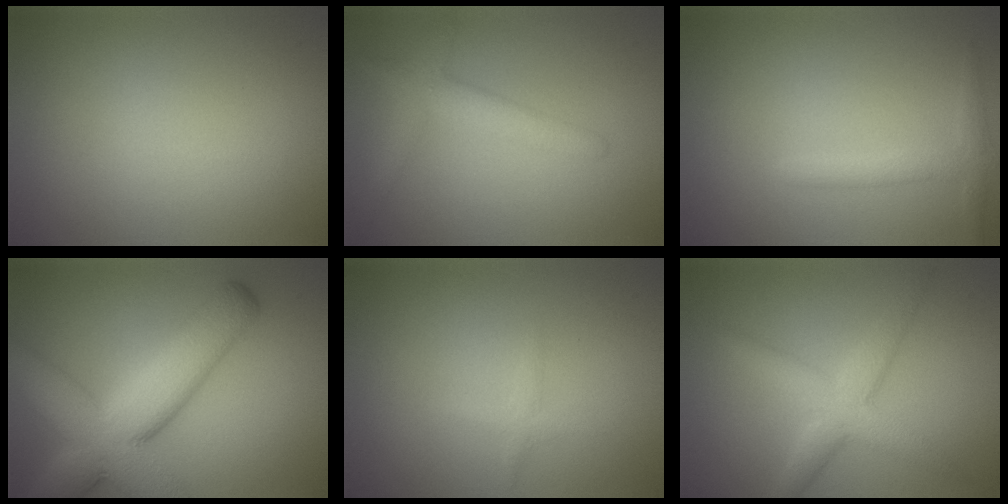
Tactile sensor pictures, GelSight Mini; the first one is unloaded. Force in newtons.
{"total": 2.8, "press": 2.8, "slide": 0.3}
{"total": 1.9, "press": 1.9, "slide": 0.1}
{"total": 10.8, "press": 10.8, "slide": 0.6}
{"total": 0.8, "press": 0.8, "slide": 0.1}
{"total": 3.8, "press": 3.8, "slide": 0.1}